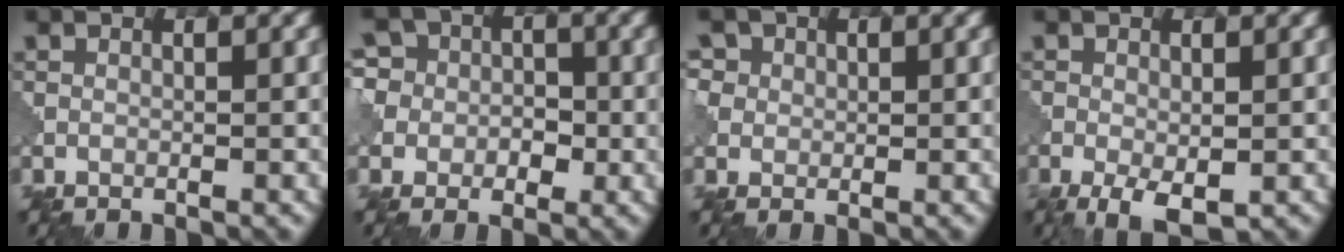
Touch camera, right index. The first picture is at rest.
{"total": 5.5, "force": [-0.7, 5.4, 0.9], "torque": [-0.018, 0.026, -0.044]}
{"total": 2.1, "force": [0.9, 2.0, -0.1], "torque": [-0.014, 0.005, 0.008]}
{"total": 3.0, "force": [-1.8, 0.8, 2.3], "torque": [-0.049, -0.012, -0.025]}